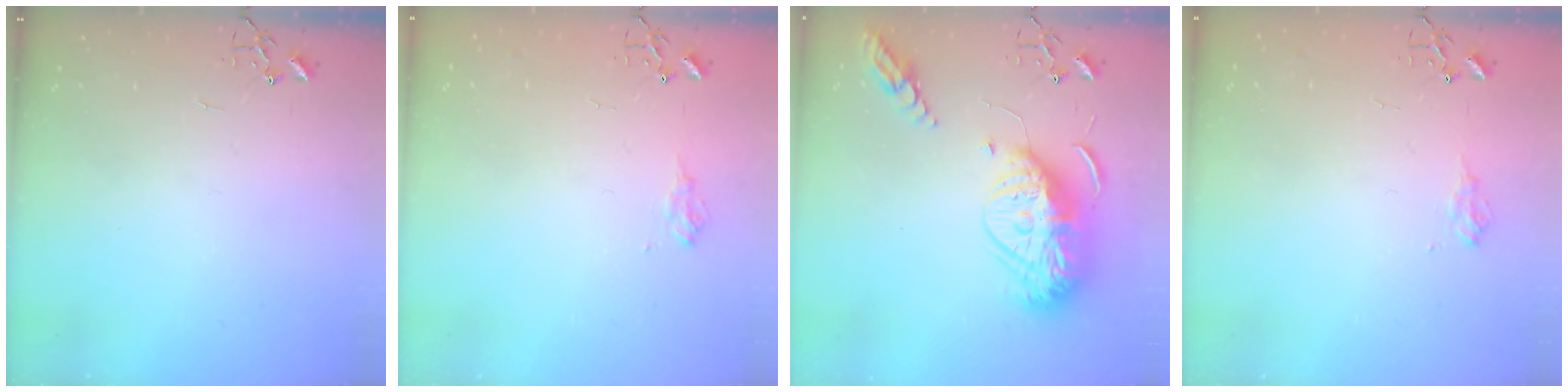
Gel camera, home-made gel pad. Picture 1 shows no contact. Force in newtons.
{"total": 8.0, "press": 8.0, "slide": 1.0}
{"total": 19.6, "press": 19.5, "slide": 1.9}
{"total": 8.0, "press": 8.0, "slide": 1.0}